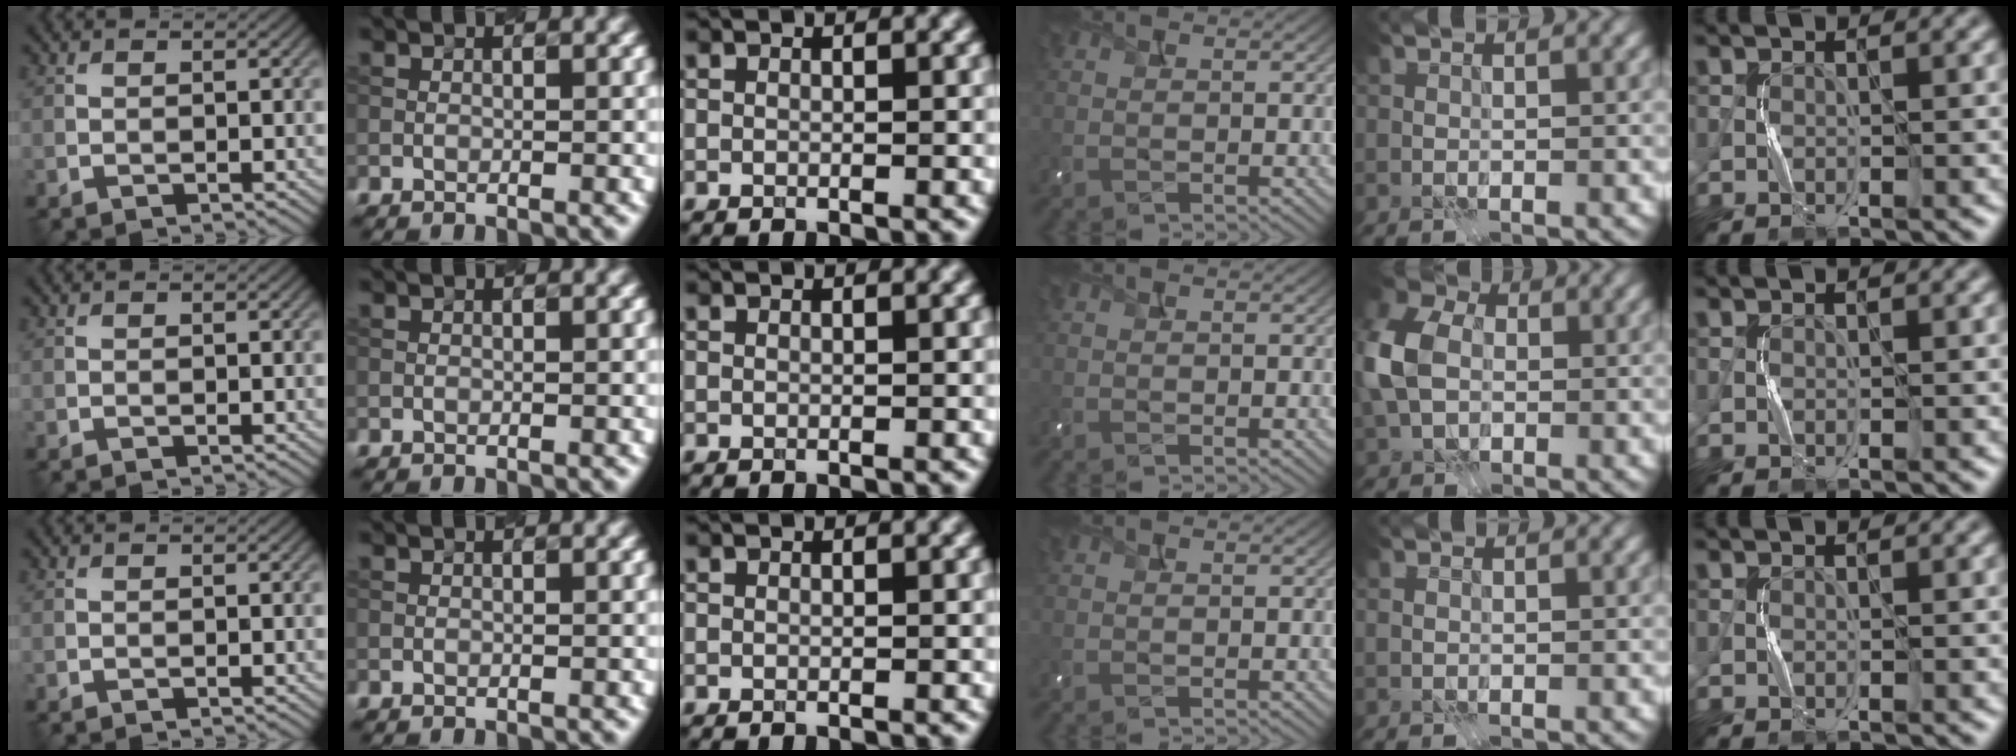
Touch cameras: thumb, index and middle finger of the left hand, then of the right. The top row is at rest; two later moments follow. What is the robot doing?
{"motion": "press", "object": "camera"}